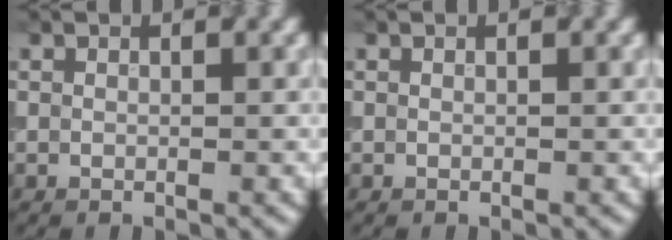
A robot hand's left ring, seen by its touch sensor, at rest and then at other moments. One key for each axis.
{"total": 0.0}